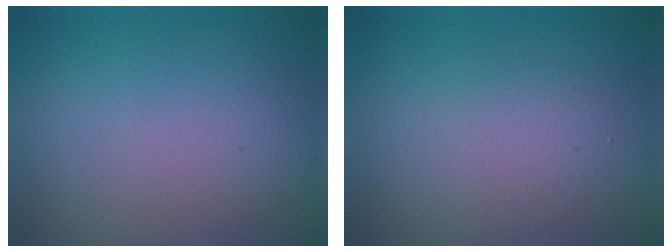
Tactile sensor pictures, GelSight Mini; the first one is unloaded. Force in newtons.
{"total": 2.4, "press": 2.4, "slide": 0.0}